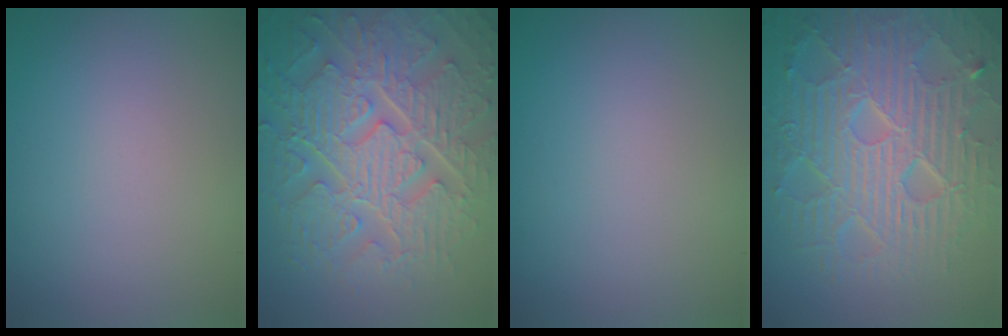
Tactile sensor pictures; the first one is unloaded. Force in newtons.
{"total": 9.2, "press": 6.7, "slide": 6.3}
{"total": 0.0}
{"total": 10.4, "press": 6.7, "slide": 8.0}